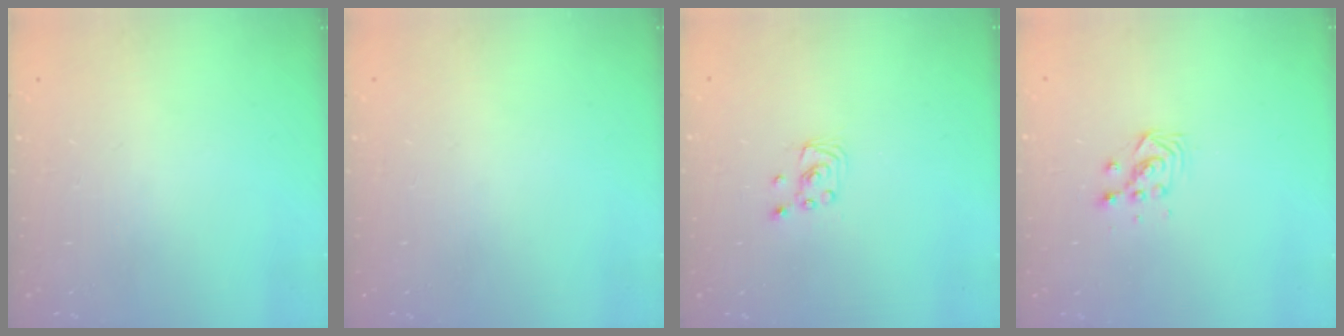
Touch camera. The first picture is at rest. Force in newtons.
{"total": 0.0}
{"total": 1.9, "press": 1.9, "slide": 0.1}
{"total": 3.5, "press": 3.5, "slide": 0.2}